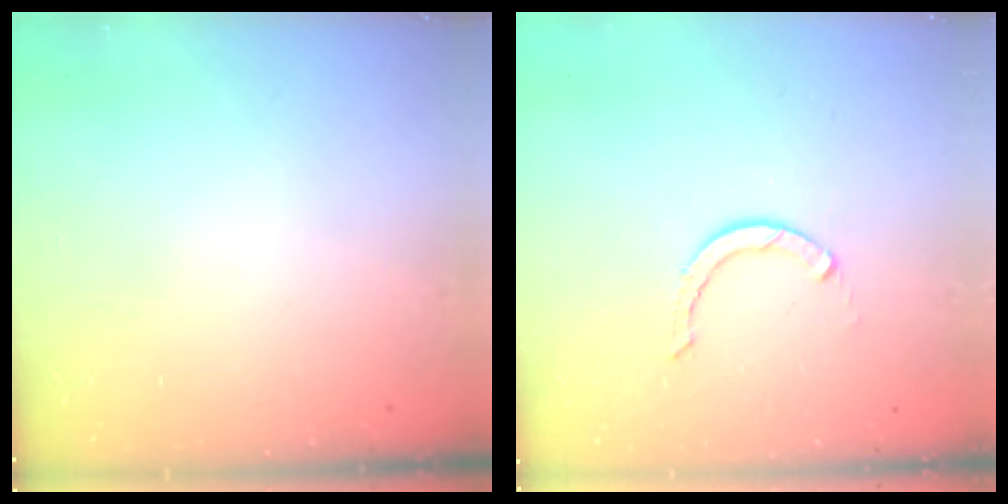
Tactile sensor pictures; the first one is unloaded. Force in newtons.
{"total": 2.6, "press": 2.6, "slide": 0.1}